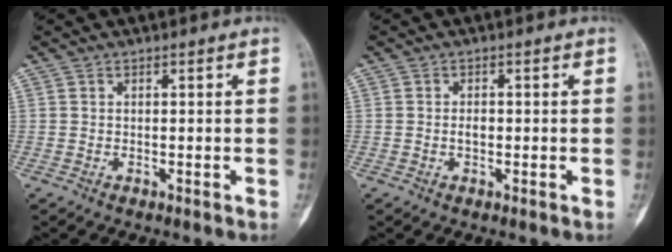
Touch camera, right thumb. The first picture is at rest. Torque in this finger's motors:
{"motor_torque": [0.62, 0.39, 0.21, 0.03, 0.04]}